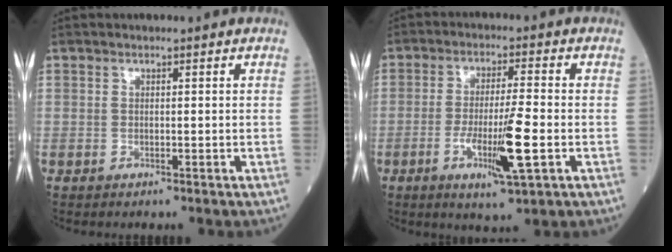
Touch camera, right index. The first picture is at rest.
{"total": 9.1, "force": [-2.6, 0.4, 8.7], "torque": [-0.155, -0.016, -0.045]}